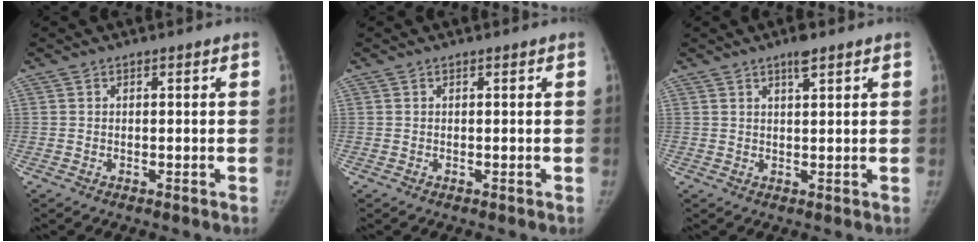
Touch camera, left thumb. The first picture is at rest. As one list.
[{"total": 0.0}, {"total": 2.8, "force": [1.9, 0.6, 1.9], "torque": [-0.029, -0.007, 0.031]}]